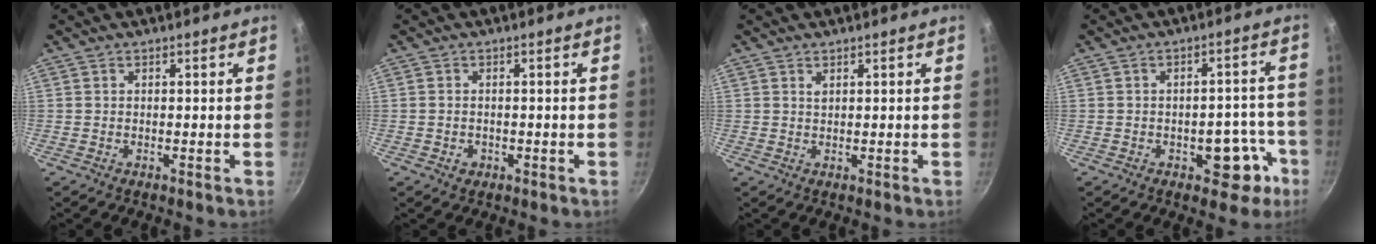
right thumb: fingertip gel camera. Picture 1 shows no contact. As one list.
[{"total": 1.7, "force": [-0.6, 1.4, 0.8], "torque": [-0.013, 0.002, -0.005]}, {"total": 0.9, "force": [0.6, 0.4, 0.6], "torque": [-0.010, -0.001, 0.012]}, {"total": 8.7, "force": [-3.9, 5.1, 5.8], "torque": [-0.018, 0.038, -0.043]}]